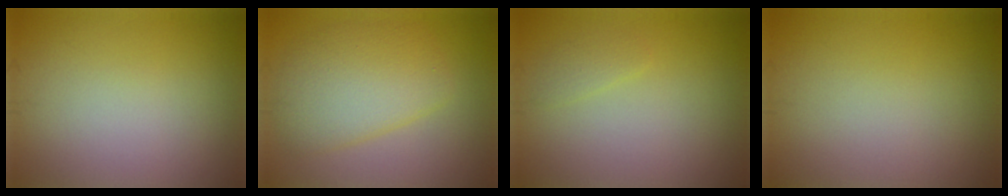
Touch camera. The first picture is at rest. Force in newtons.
{"total": 5.1, "press": 5.1, "slide": 0.3}
{"total": 0.9, "press": 0.9, "slide": 0.1}
{"total": 0.0}